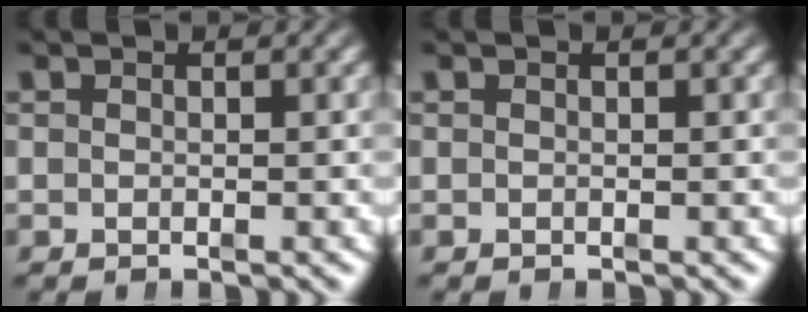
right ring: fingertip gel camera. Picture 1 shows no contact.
{"total": 0.0}